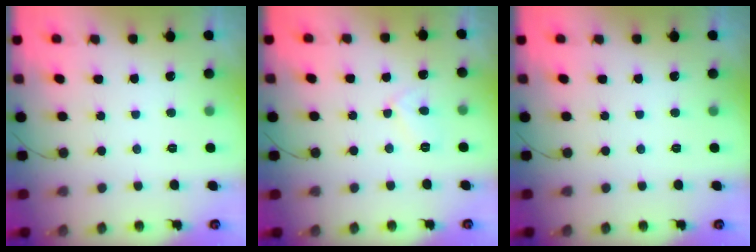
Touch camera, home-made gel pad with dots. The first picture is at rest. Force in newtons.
{"total": 4.8, "press": 4.8, "slide": 0.4}
{"total": 0.0}